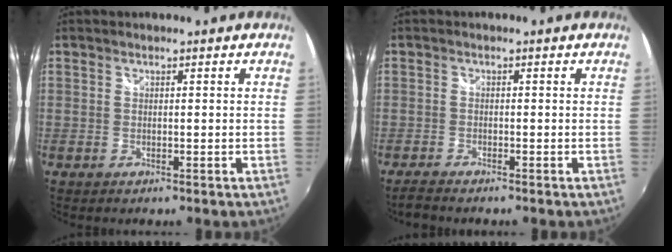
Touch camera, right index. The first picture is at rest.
{"total": 2.5, "force": [-2.4, 0.3, 0.8], "torque": [-0.022, -0.014, -0.045]}